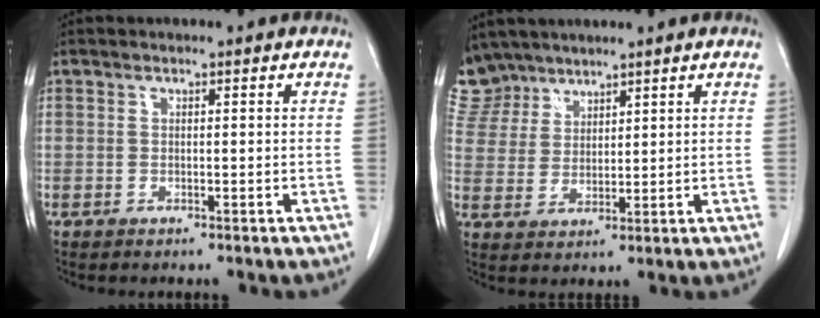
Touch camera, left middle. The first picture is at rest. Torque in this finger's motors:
{"motor_torque": [1.05, -1.05, 0.03, -0.08]}